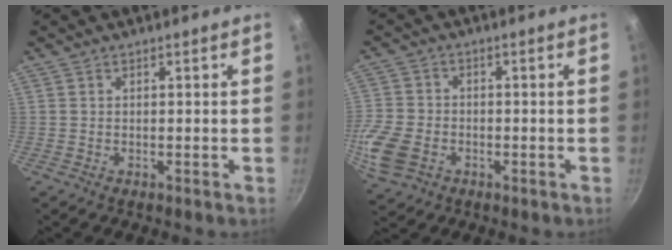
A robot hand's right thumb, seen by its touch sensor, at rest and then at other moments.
{"total": 11.6, "force": [-3.5, 8.9, 6.6], "torque": [-0.158, 0.016, -0.068]}